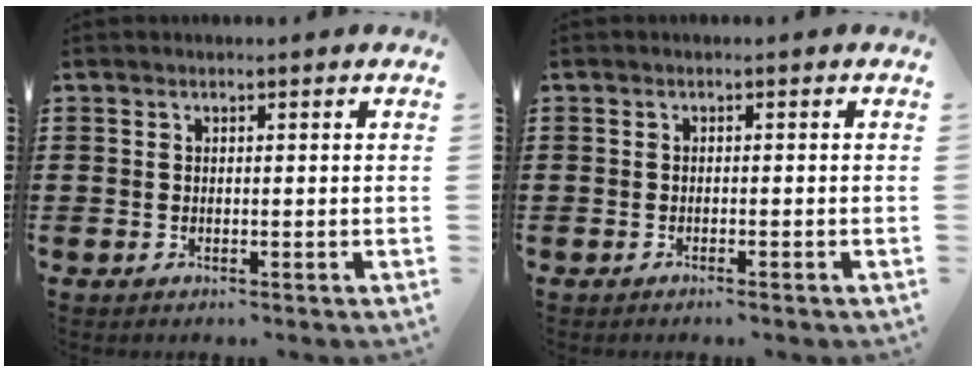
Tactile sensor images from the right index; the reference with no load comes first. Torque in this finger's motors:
{"motor_torque": [1.12, 1.02, -0.02, 0.00]}